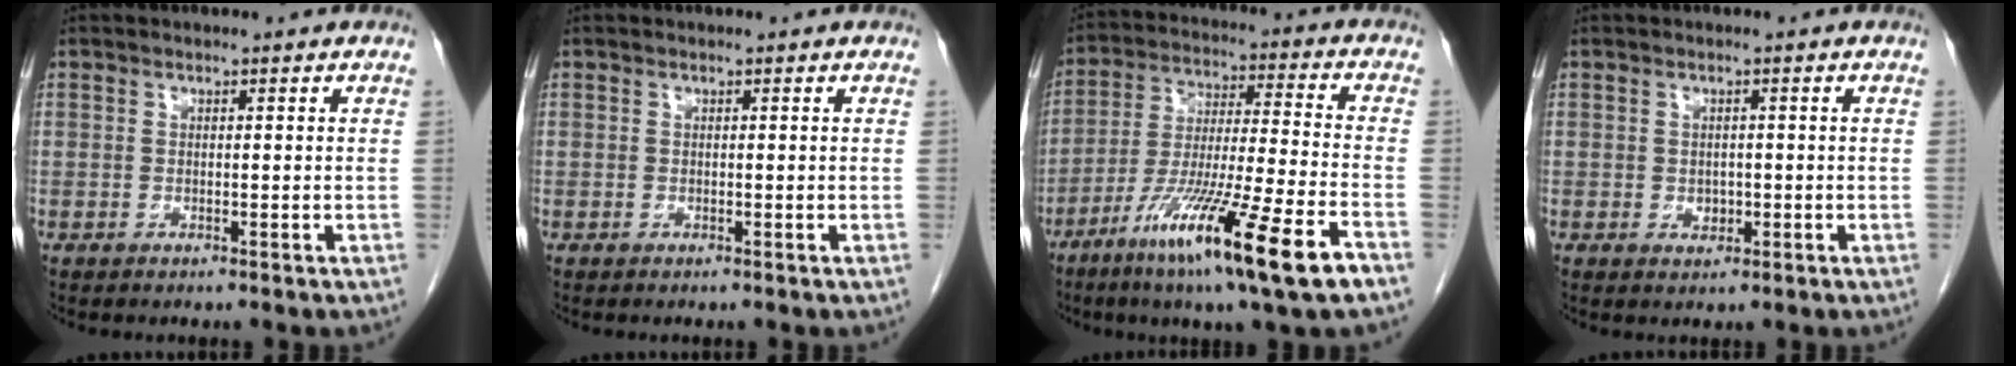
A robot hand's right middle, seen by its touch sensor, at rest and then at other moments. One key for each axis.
{"total": 0.0}
{"total": 18.3, "fx": -10.2, "fy": -0.2, "fz": 15.2, "tx": -0.274, "ty": -0.052, "tz": -0.181}
{"total": 1.3, "fx": -0.2, "fy": 1.1, "fz": 0.8, "tx": -0.012, "ty": 0.002, "tz": 0.001}